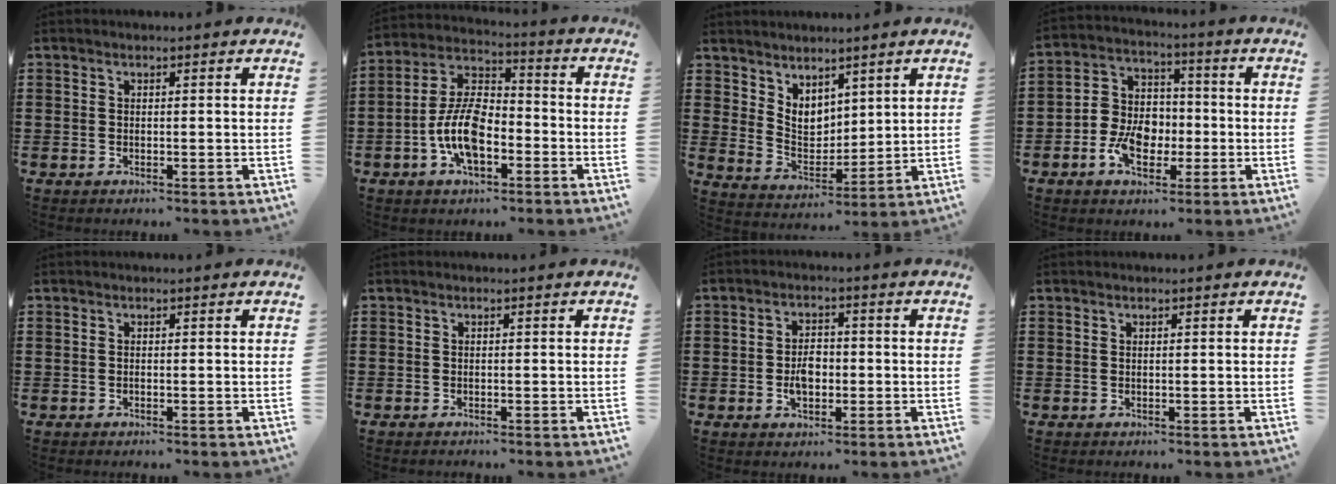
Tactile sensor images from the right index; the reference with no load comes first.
{"total": 9.9, "force": [-3.5, 5.1, 7.7], "torque": [-0.184, 0.001, -0.071]}
{"total": 5.0, "force": [3.6, 3.2, 1.5], "torque": [-0.047, -0.009, 0.069]}
{"total": 7.7, "force": [-2.4, 6.0, 4.2], "torque": [-0.090, 0.015, -0.047]}
{"total": 0.0}
{"total": 0.5, "force": [-0.5, 0.1, 0.0], "torque": [-0.001, 0.000, -0.011]}
{"total": 4.0, "force": [-0.7, 2.6, 2.9], "torque": [-0.048, 0.003, -0.014]}
{"total": 0.0}